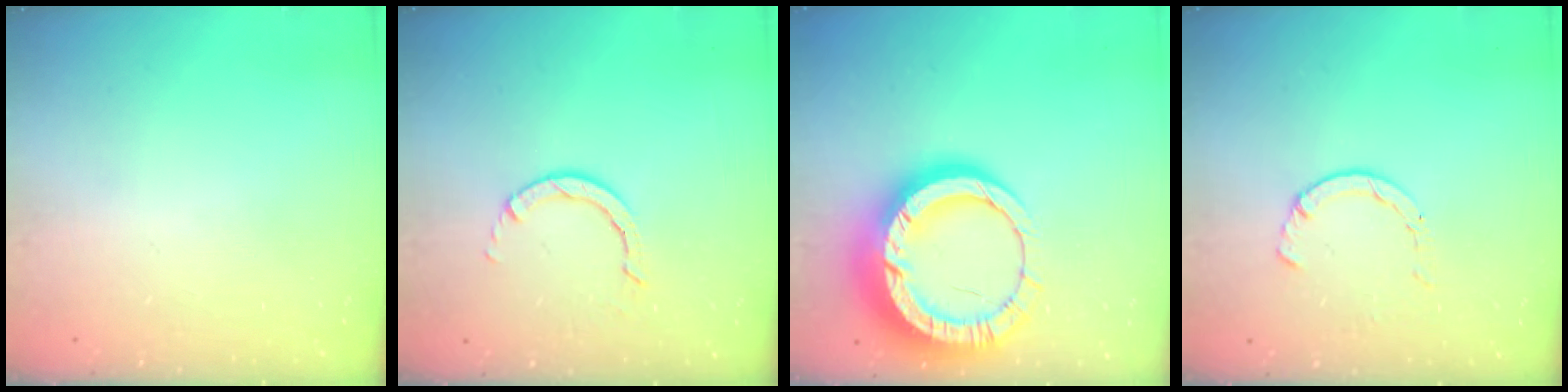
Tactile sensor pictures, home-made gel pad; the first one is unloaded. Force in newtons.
{"total": 2.8, "press": 2.8, "slide": 0.3}
{"total": 20.6, "press": 20.5, "slide": 1.9}
{"total": 2.1, "press": 2.1, "slide": 0.5}